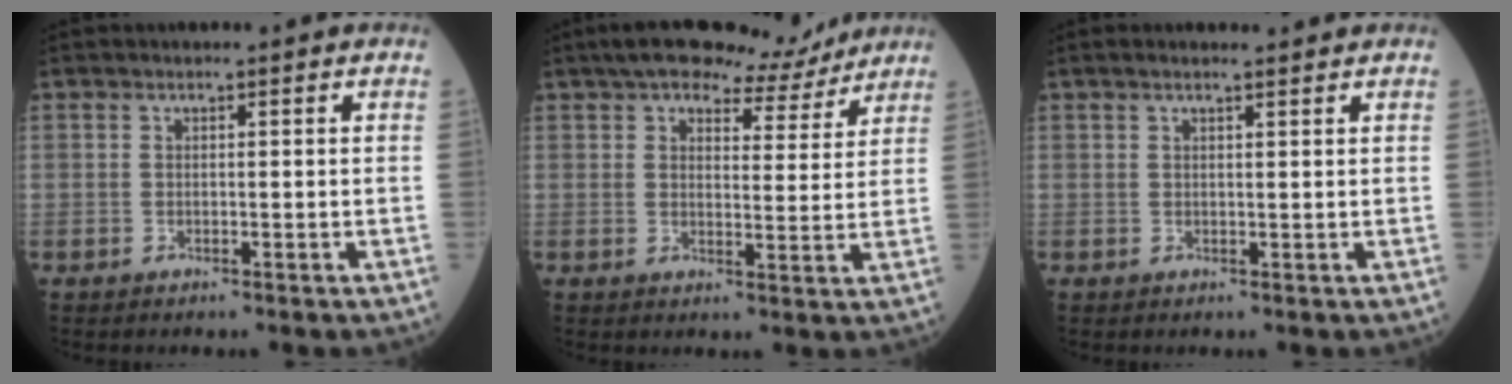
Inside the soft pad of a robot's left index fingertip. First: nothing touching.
{"total": 10.6, "force": [9.4, 3.0, 3.9], "torque": [-0.052, 0.011, 0.121]}
{"total": 2.7, "force": [2.3, 0.1, 1.3], "torque": [-0.020, 0.017, 0.035]}